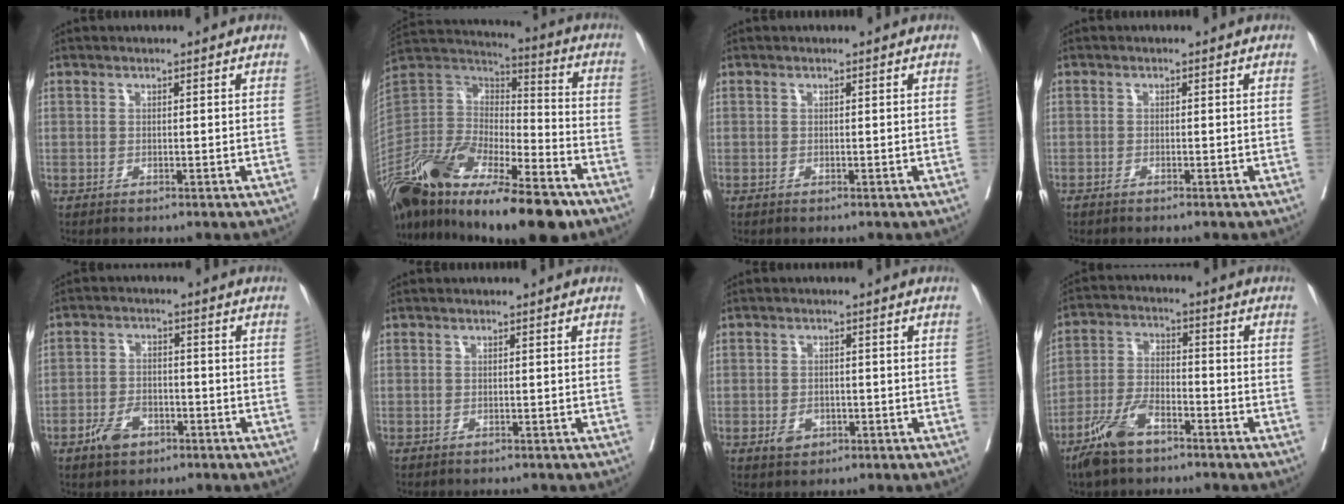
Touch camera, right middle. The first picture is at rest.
{"total": 28.7, "force": [-19.7, 8.1, 19.3], "torque": [-0.361, -0.033, -0.348]}
{"total": 0.0}
{"total": 1.5, "force": [-1.3, 0.1, 0.7], "torque": [-0.013, -0.002, -0.018]}
{"total": 5.0, "force": [-2.9, 2.9, 2.8], "torque": [-0.056, 0.001, -0.049]}
{"total": 1.7, "force": [-1.5, 0.5, 0.4], "torque": [-0.012, -0.003, -0.021]}
{"total": 2.7, "force": [-1.2, 2.0, 1.5], "torque": [-0.023, 0.002, -0.013]}
{"total": 8.5, "force": [-5.8, 3.0, 5.4], "torque": [-0.125, -0.010, -0.116]}